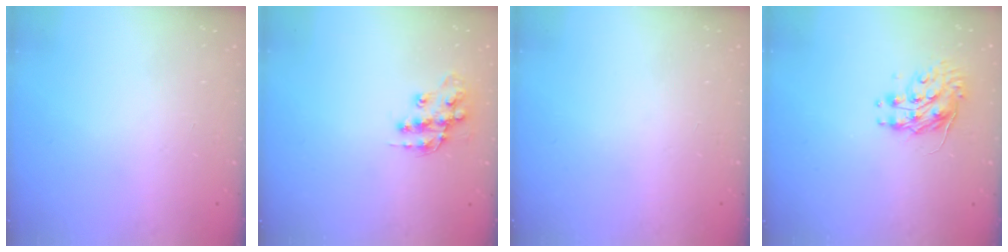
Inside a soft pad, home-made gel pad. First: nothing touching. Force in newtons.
{"total": 13.0, "press": 13.0, "slide": 1.0}
{"total": 0.0}
{"total": 8.9, "press": 8.9, "slide": 0.3}